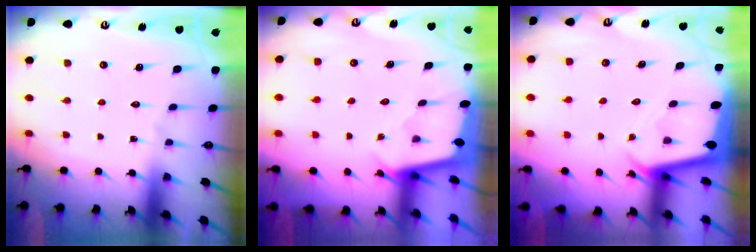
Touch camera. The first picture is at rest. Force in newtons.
{"total": 1.9, "press": 1.9, "slide": 0.1}
{"total": 2.1, "press": 2.1, "slide": 0.2}